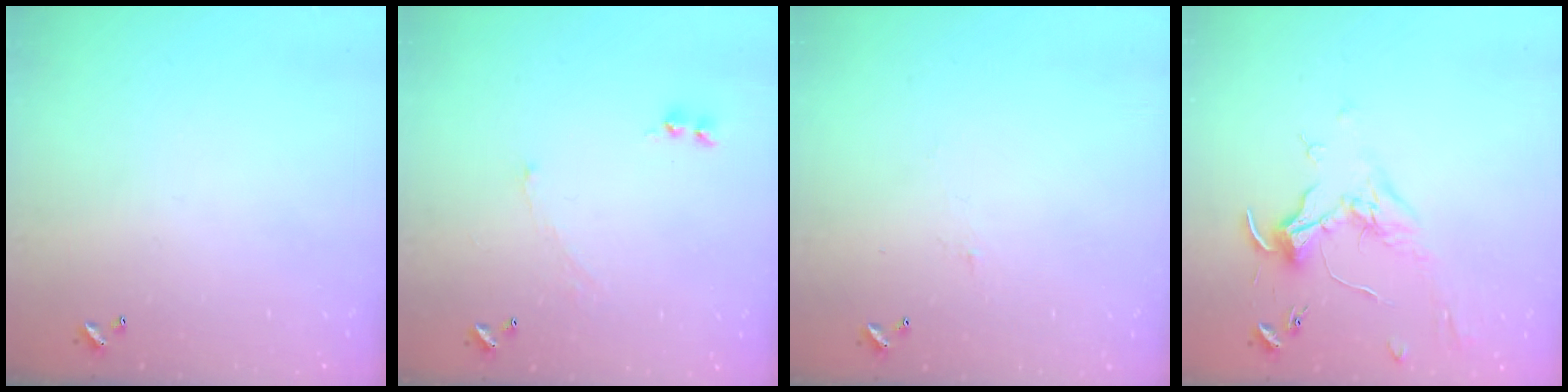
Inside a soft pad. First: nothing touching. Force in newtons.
{"total": 2.1, "press": 2.0, "slide": 0.7}
{"total": 1.5, "press": 1.3, "slide": 0.6}
{"total": 1.7, "press": 1.5, "slide": 0.8}